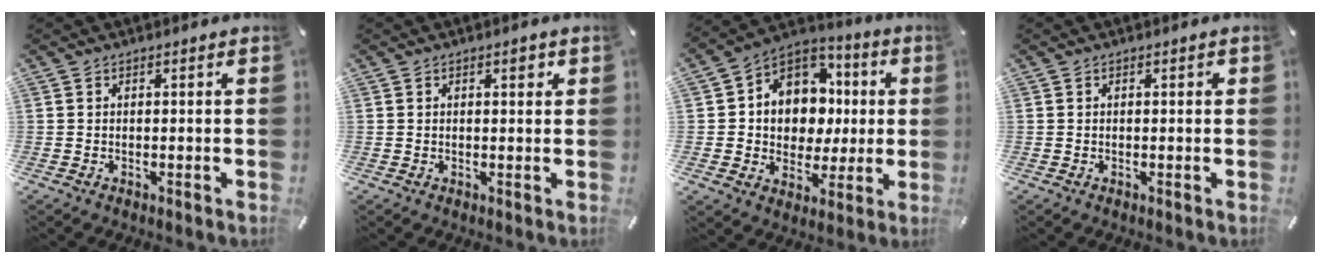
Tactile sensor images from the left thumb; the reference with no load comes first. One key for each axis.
{"total": 1.8, "fx": 0.7, "fy": 0.9, "fz": 1.4, "tx": -0.012, "ty": -0.002, "tz": 0.008}
{"total": 11.8, "fx": 1.6, "fy": 11.0, "fz": 4.0, "tx": -0.079, "ty": -0.015, "tz": 0.039}
{"total": 0.7, "fx": 0.1, "fy": 0.4, "fz": 0.5, "tx": -0.010, "ty": 0.003, "tz": 0.000}